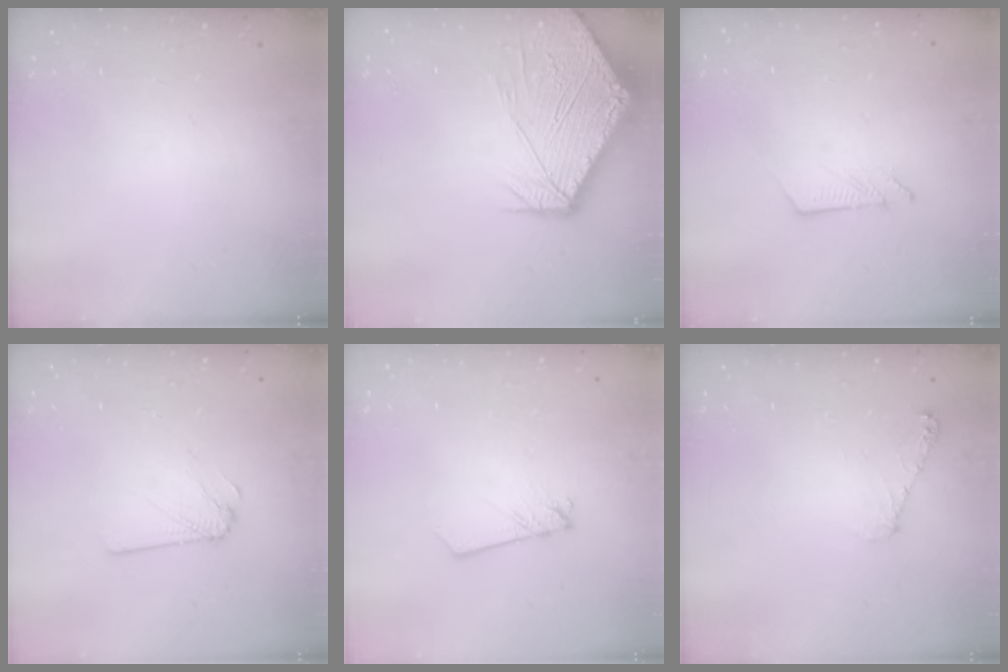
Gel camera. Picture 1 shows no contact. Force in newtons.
{"total": 17.6, "press": 17.4, "slide": 2.3}
{"total": 7.0, "press": 7.0, "slide": 0.1}
{"total": 2.2, "press": 2.2, "slide": 0.1}
{"total": 2.5, "press": 2.5, "slide": 0.1}
{"total": 5.7, "press": 5.7, "slide": 0.5}